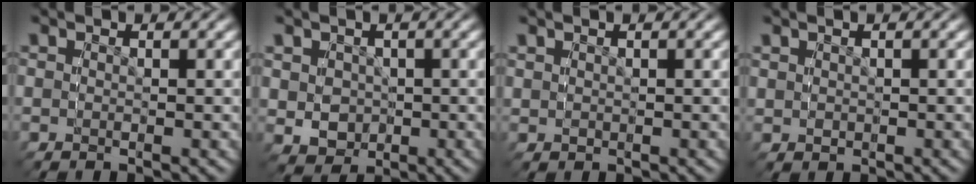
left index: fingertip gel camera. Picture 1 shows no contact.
{"total": 3.3, "force": [1.5, 2.9, -0.1], "torque": [-0.012, -0.015, 0.037]}
{"total": 1.6, "force": [0.7, 1.2, 0.8], "torque": [-0.016, -0.003, 0.017]}
{"total": 1.9, "force": [0.9, 1.4, 0.8], "torque": [-0.020, -0.004, 0.022]}